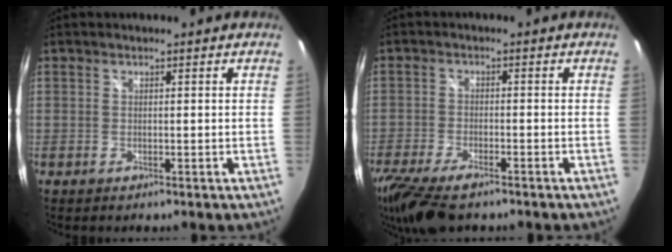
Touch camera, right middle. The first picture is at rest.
{"total": 12.7, "force": [-9.6, 4.0, 7.4], "torque": [-0.176, -0.053, -0.171]}